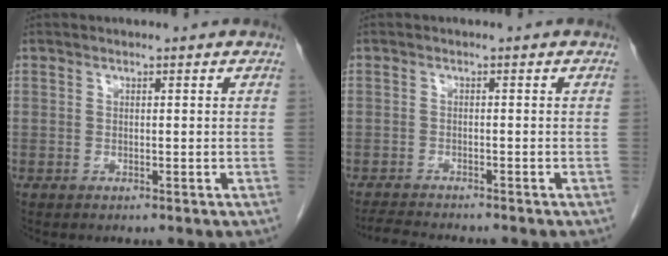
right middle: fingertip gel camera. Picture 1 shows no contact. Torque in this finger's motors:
{"motor_torque": [0.19, -0.17, -0.02, -0.01]}